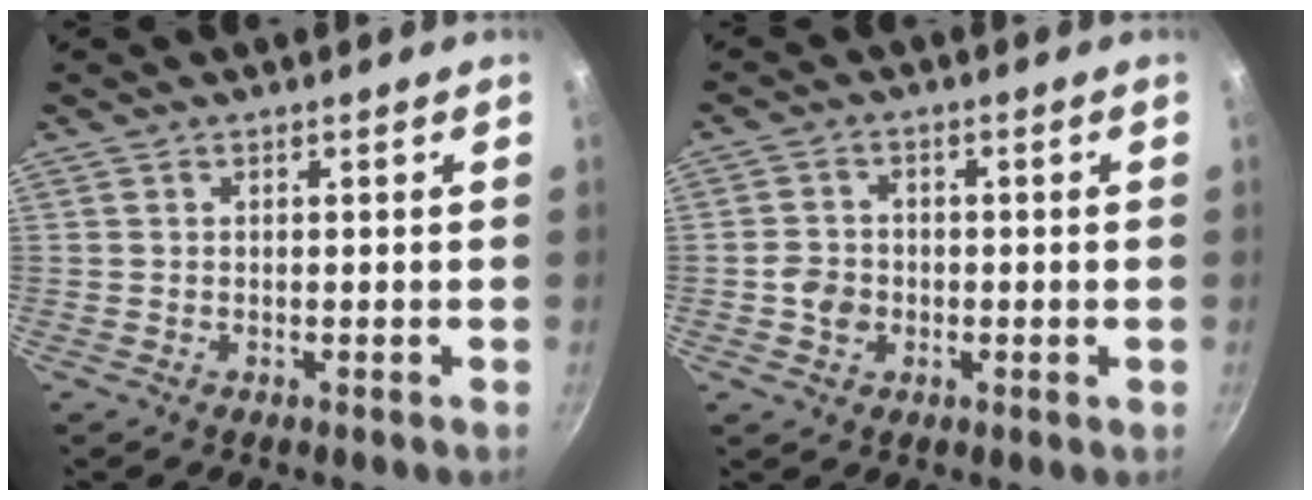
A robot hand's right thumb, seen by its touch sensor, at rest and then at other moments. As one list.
[{"total": 4.4, "force": [-1.0, 3.7, 2.1], "torque": [-0.026, 0.013, -0.023]}]